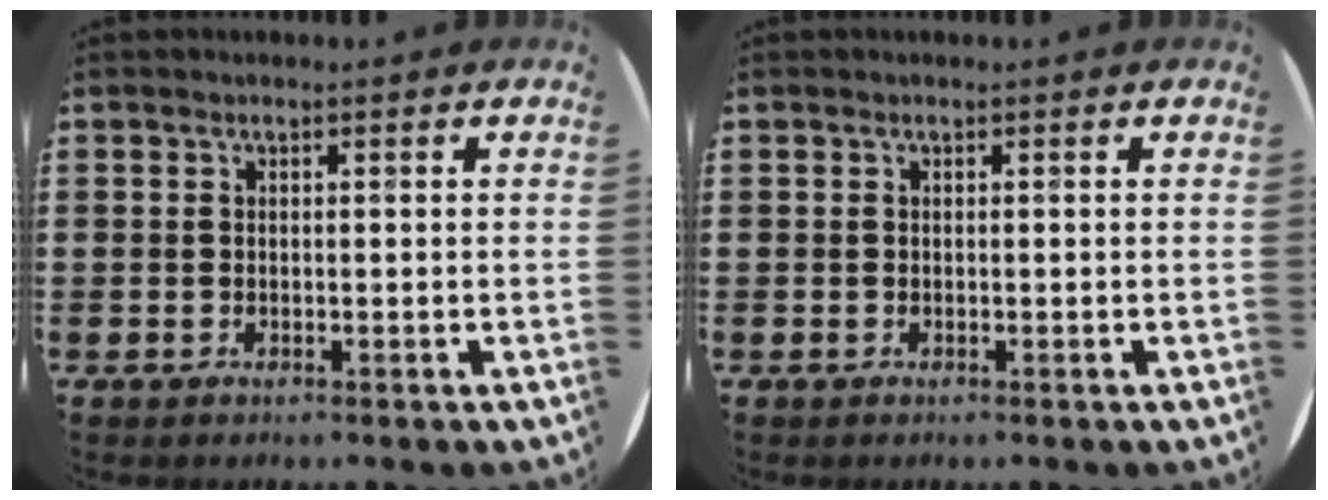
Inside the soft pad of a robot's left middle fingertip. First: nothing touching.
{"total": 0.0}